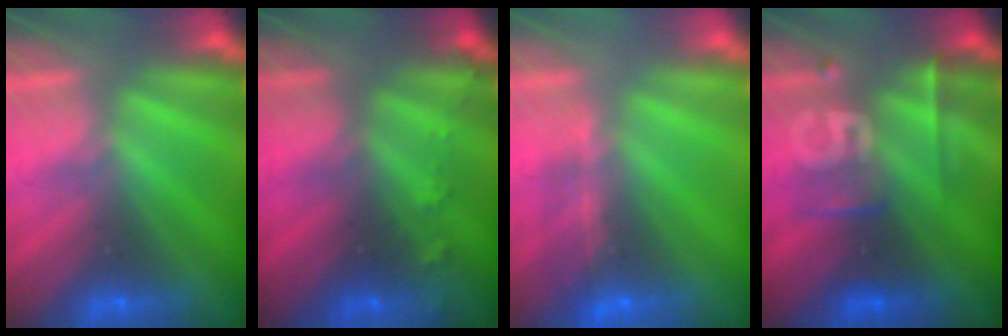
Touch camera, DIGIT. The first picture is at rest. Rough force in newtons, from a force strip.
{"total": 5.8}
{"total": 1.3}
{"total": 2.4}